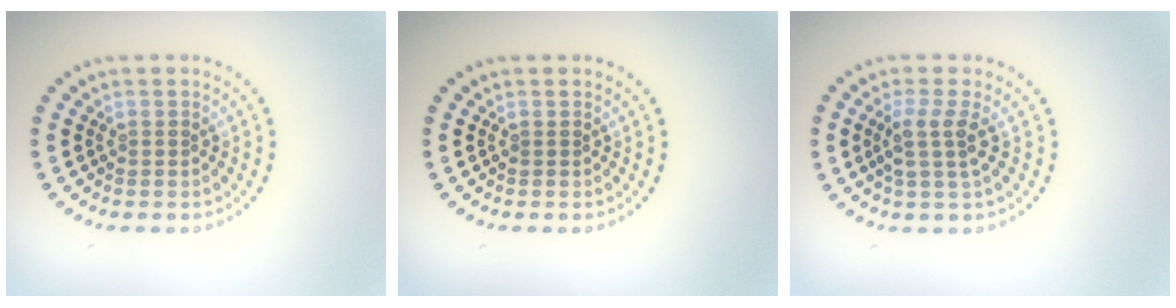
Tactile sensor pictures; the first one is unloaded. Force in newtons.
{"total": 0.0}
{"total": 2.5, "press": 2.0, "slide": 1.6}